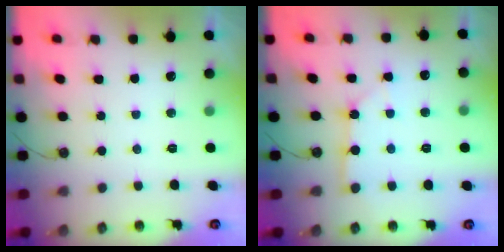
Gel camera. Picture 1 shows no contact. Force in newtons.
{"total": 4.0, "press": 4.0, "slide": 0.4}